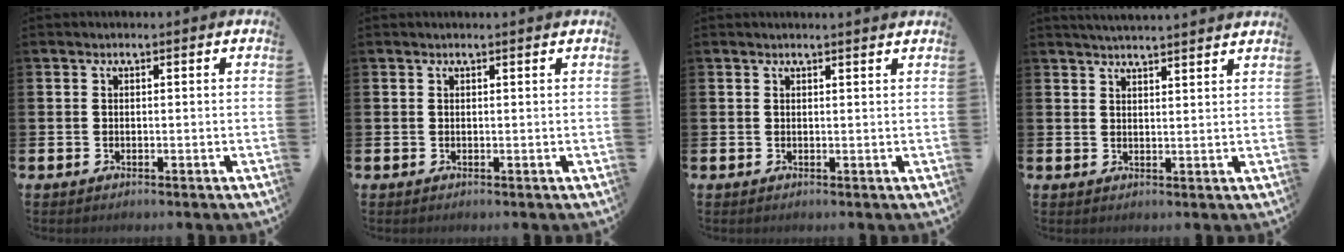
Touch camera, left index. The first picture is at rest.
{"total": 0.0}
{"total": 0.8, "force": [0.8, -0.1, 0.1], "torque": [0.010, -0.006, 0.013]}
{"total": 3.4, "force": [3.4, -0.5, 0.1], "torque": [-0.007, -0.018, 0.062]}